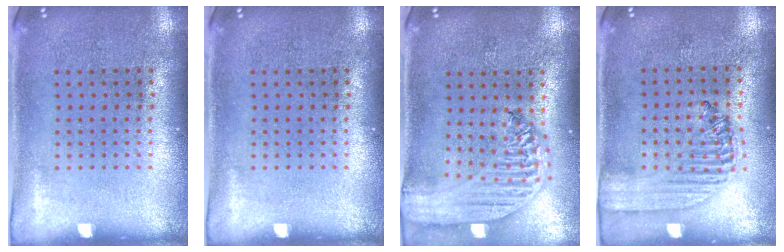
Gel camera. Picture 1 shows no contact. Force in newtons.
{"total": 0.0}
{"total": 2.9, "press": 2.4, "slide": 1.7}
{"total": 1.4, "press": 1.3, "slide": 0.5}